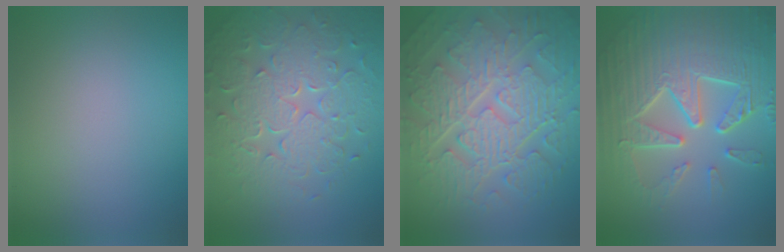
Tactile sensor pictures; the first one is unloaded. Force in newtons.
{"total": 8.1, "press": 5.8, "slide": 5.7}
{"total": 10.3, "press": 6.9, "slide": 7.7}
{"total": 9.8, "press": 6.6, "slide": 7.2}